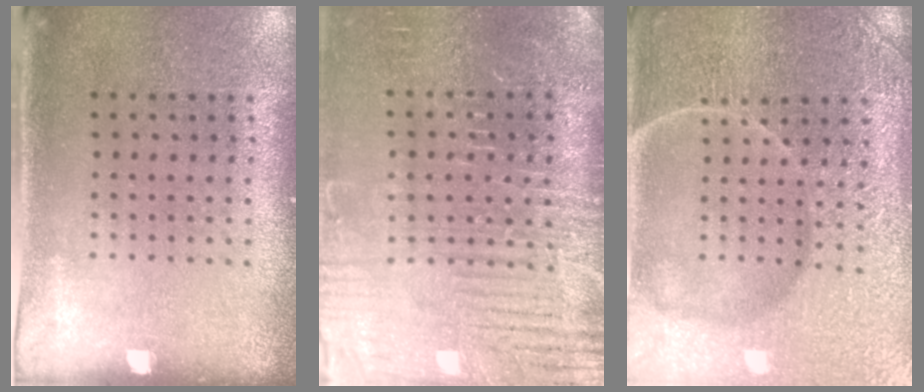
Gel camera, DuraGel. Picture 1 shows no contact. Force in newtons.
{"total": 4.1, "press": 3.7, "slide": 1.6}
{"total": 7.4, "press": 7.4, "slide": 1.0}